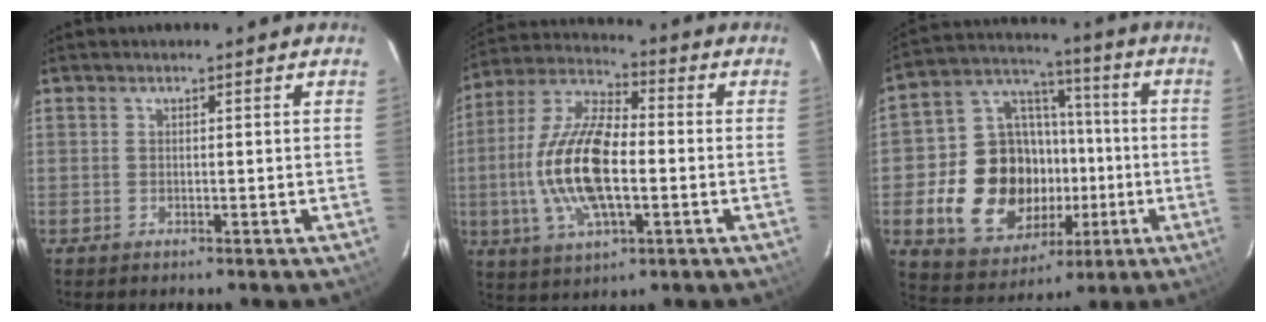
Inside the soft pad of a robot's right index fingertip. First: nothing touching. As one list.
[{"total": 16.6, "force": [-2.3, 6.8, 14.9], "torque": [-0.311, 0.004, -0.046]}, {"total": 20.1, "force": [-4.0, 15.9, 11.5], "torque": [-0.254, 0.037, -0.044]}]